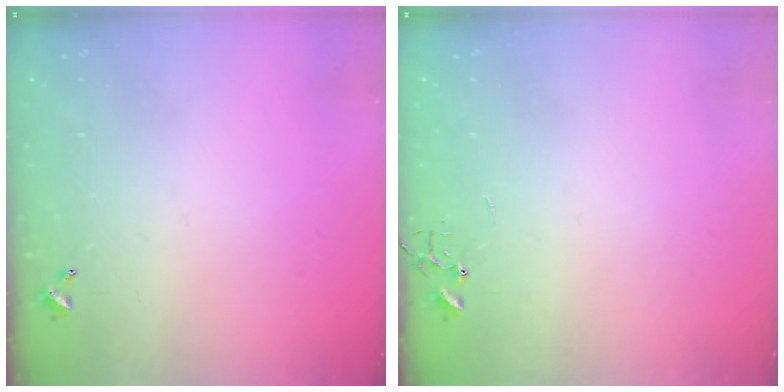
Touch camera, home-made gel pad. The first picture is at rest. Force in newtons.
{"total": 0.0}